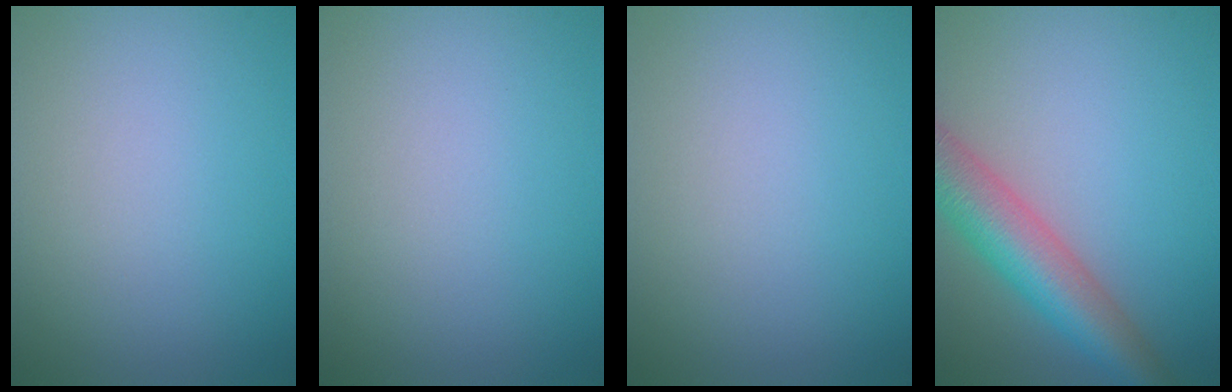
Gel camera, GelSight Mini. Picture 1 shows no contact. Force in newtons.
{"total": 0.0}
{"total": 0.0}
{"total": 6.9, "press": 6.9, "slide": 0.3}